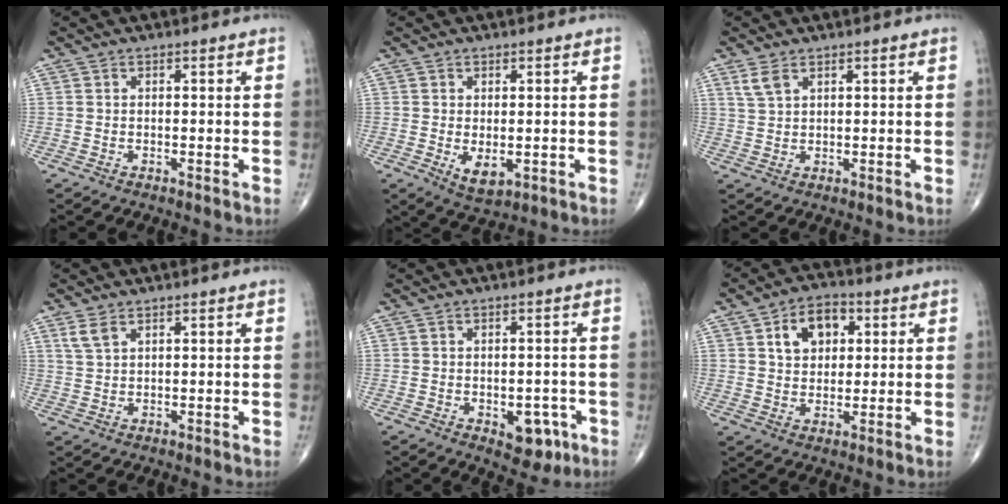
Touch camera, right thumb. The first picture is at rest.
{"total": 4.2, "force": [-0.7, 2.3, 3.5], "torque": [-0.052, -0.011, 0.000]}
{"total": 2.8, "force": [1.8, 1.2, 1.7], "torque": [-0.040, 0.002, 0.045]}
{"total": 2.6, "force": [1.7, 1.2, 1.7], "torque": [-0.039, 0.002, 0.044]}
{"total": 6.2, "force": [-2.5, 3.7, 4.3], "torque": [-0.026, 0.009, -0.023]}
{"total": 8.8, "force": [2.9, 6.0, 5.7], "torque": [-0.061, -0.002, 0.044]}